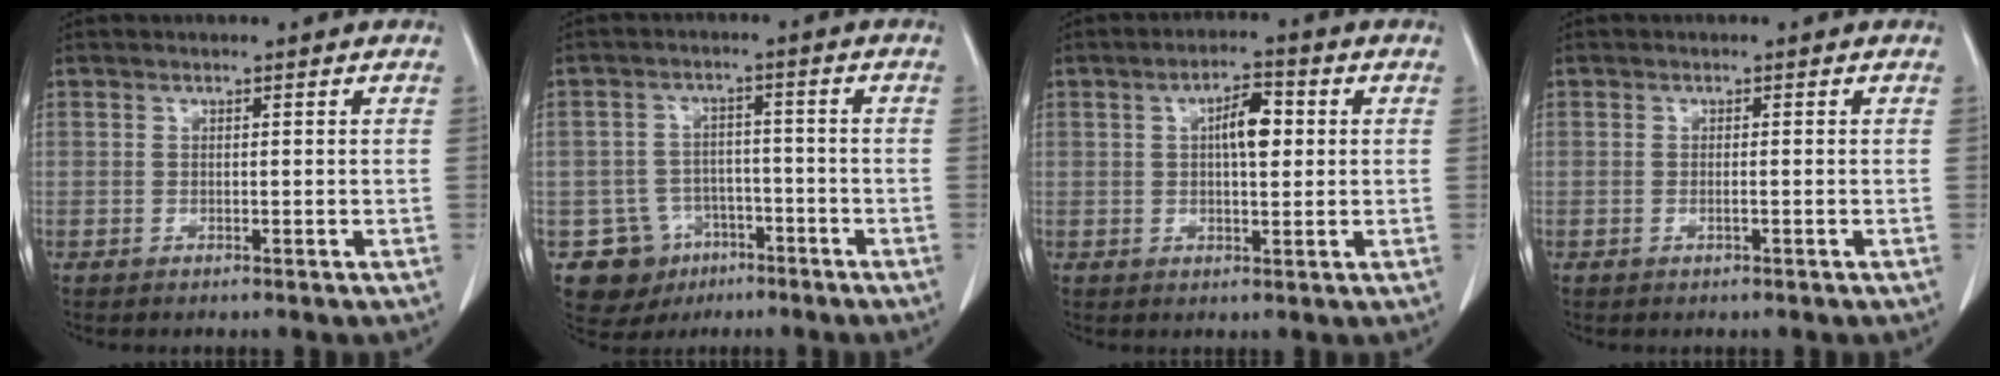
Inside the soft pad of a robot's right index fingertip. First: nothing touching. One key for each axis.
{"total": 8.2, "fx": -4.0, "fy": 7.2, "fz": 0.7, "tx": -0.014, "ty": 0.017, "tz": -0.050}
{"total": 5.4, "fx": 1.0, "fy": 1.7, "fz": 5.0, "tx": -0.084, "ty": 0.010, "tz": 0.017}
{"total": 0.7, "fx": -0.2, "fy": 0.0, "fz": 0.6, "tx": -0.014, "ty": -0.001, "tz": -0.002}